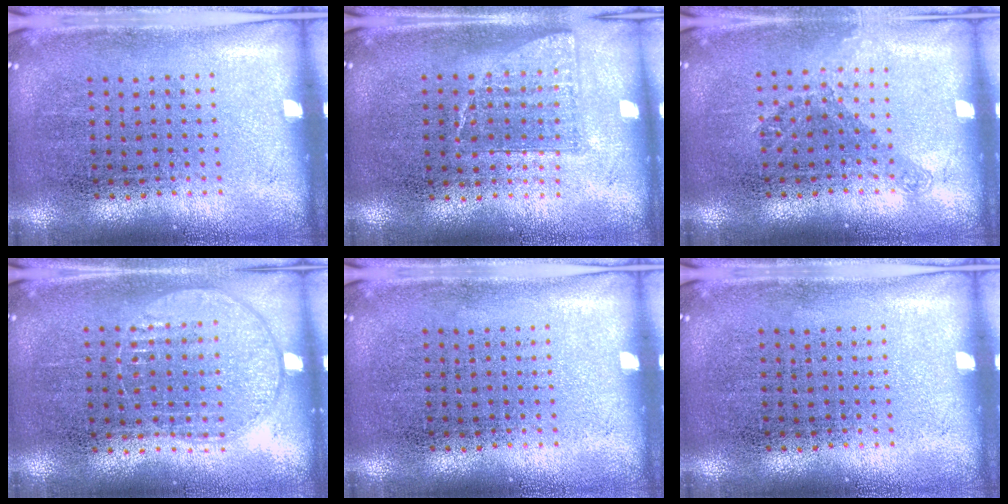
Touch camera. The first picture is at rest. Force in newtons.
{"total": 0.8, "press": 0.7, "slide": 0.3}
{"total": 1.2, "press": 0.9, "slide": 0.8}
{"total": 0.9, "press": 0.9, "slide": 0.4}
{"total": 0.0}
{"total": 0.0}